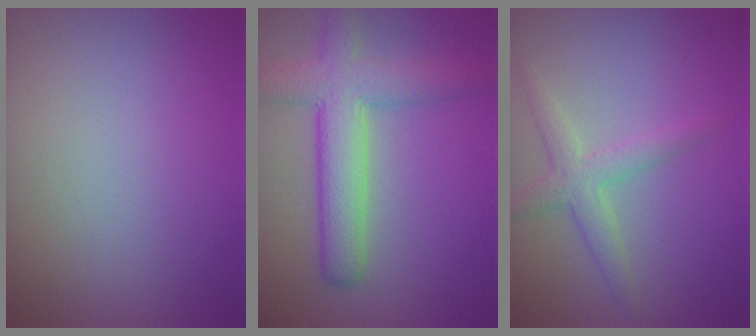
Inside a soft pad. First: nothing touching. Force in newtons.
{"total": 6.1, "press": 6.1, "slide": 0.3}
{"total": 2.8, "press": 2.8, "slide": 0.1}